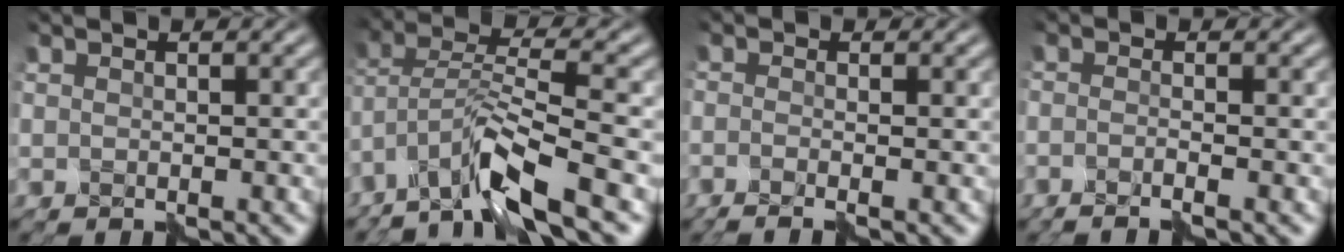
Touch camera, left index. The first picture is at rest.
{"total": 7.1, "force": [-4.8, 0.7, 5.1], "torque": [-0.097, 0.013, -0.098]}
{"total": 1.4, "force": [-0.9, -0.4, 1.0], "torque": [-0.021, 0.003, -0.016]}
{"total": 1.1, "force": [-0.7, -0.5, 0.7], "torque": [-0.016, 0.003, -0.014]}